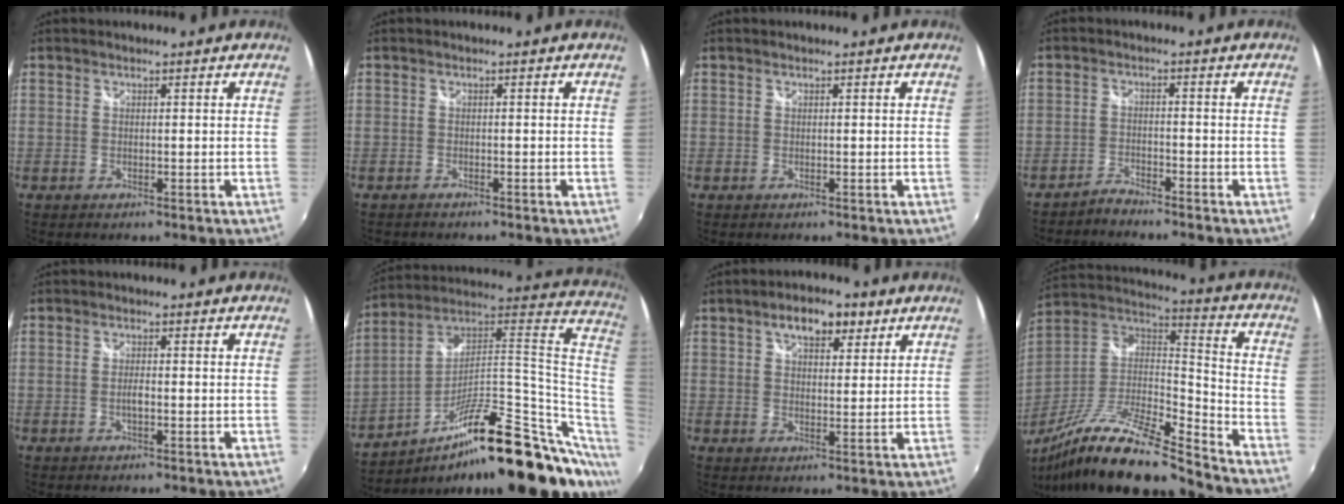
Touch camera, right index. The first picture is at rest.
{"total": 1.3, "force": [-1.2, 0.4, 0.2], "torque": [-0.012, -0.004, -0.022]}
{"total": 0.0}
{"total": 2.9, "force": [-2.8, 0.4, 0.6], "torque": [-0.027, -0.001, -0.057]}
{"total": 1.5, "force": [-0.5, 0.3, 1.3], "torque": [-0.029, 0.001, -0.010]}
{"total": 29.1, "force": [-5.6, 8.7, 27.2], "torque": [-0.394, 0.006, -0.097]}
{"total": 7.0, "force": [3.8, 3.5, 4.6], "torque": [-0.075, 0.021, 0.059]}
{"total": 22.2, "force": [-16.8, 3.8, 14.1], "torque": [-0.256, -0.038, -0.297]}